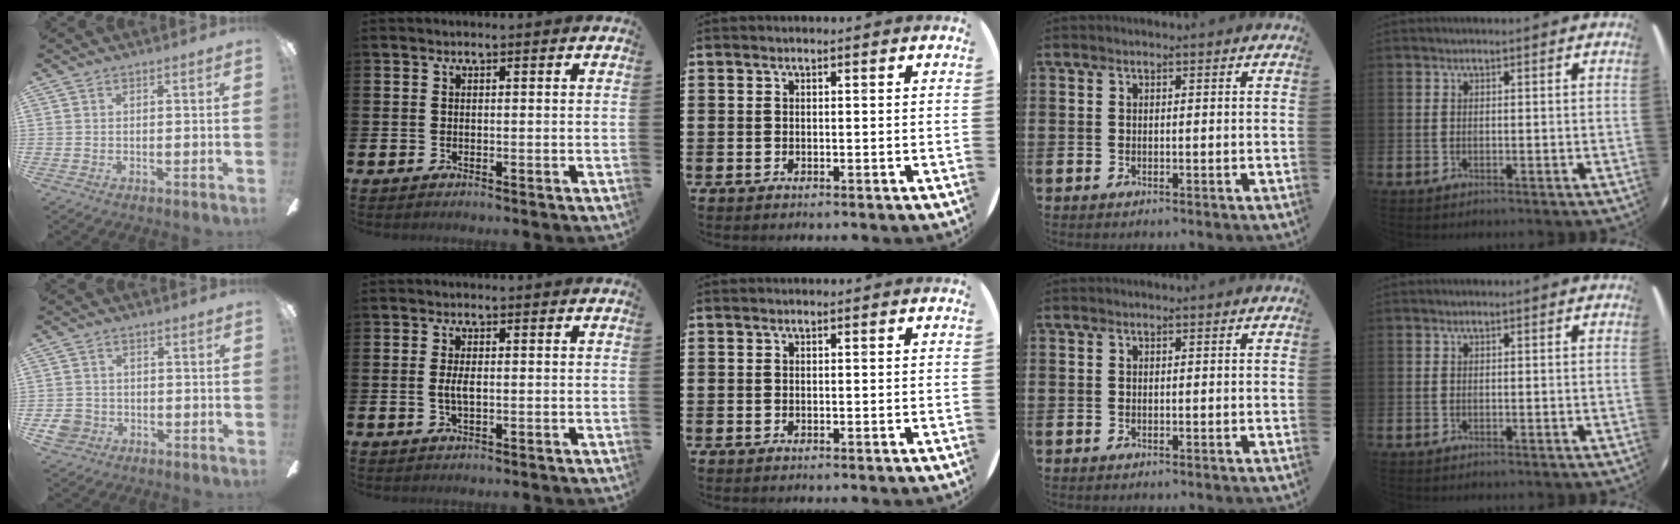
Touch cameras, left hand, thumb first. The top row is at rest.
{"thumb": {"total": 4.6, "force": [-1.6, 4.1, 1.4], "torque": [-0.029, 0.009, -0.030]}, "index": {"total": 2.4, "force": [0.0, 0.9, 2.2], "torque": [-0.039, 0.001, -0.003]}}